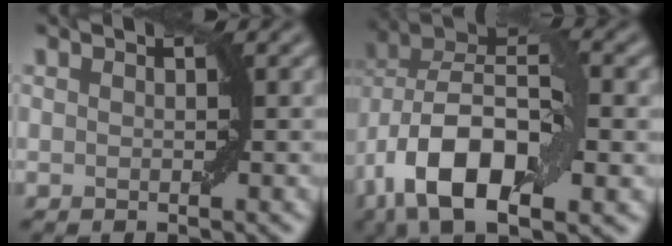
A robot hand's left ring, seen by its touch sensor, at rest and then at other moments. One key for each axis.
{"total": 11.6, "fx": -3.3, "fy": 6.6, "fz": 8.9, "tx": -0.166, "ty": 0.005, "tz": -0.063}